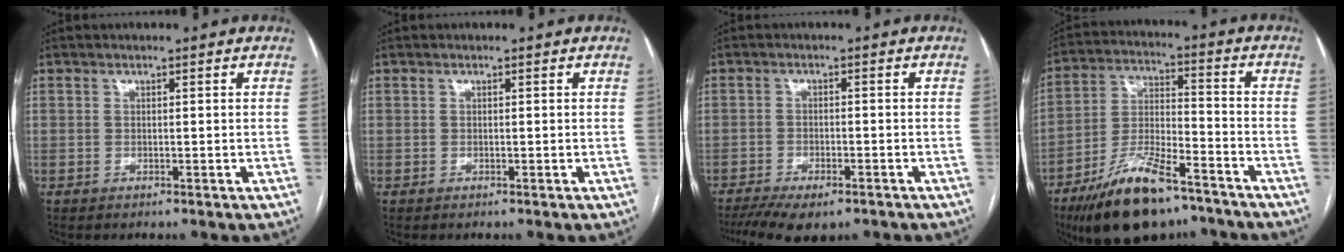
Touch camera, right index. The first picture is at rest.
{"total": 0.0}
{"total": 10.2, "force": [-7.5, 3.7, 5.8], "torque": [-0.094, -0.011, -0.112]}
{"total": 15.9, "force": [-11.3, 4.4, 10.3], "torque": [-0.208, -0.008, -0.197]}